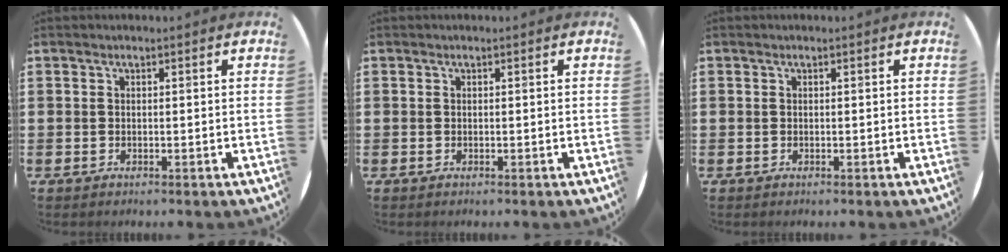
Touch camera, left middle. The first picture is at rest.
{"total": 0.0}
{"total": 0.0}